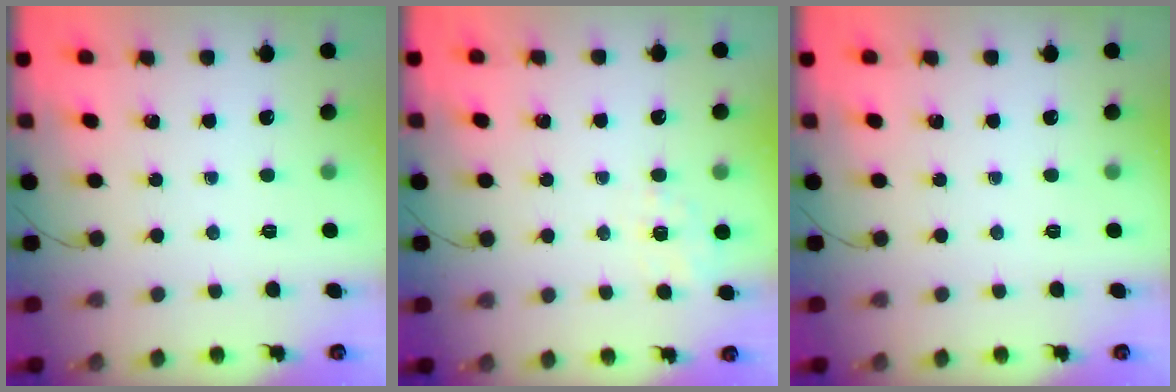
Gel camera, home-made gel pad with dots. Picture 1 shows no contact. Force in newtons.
{"total": 1.4, "press": 0.4, "slide": 1.4}
{"total": 0.0}